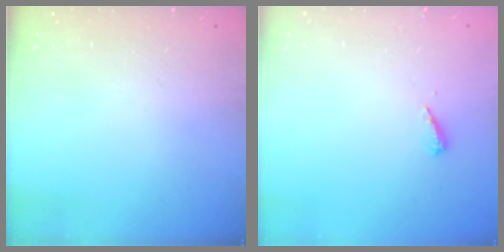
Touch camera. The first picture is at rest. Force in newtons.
{"total": 3.6, "press": 3.6, "slide": 0.3}